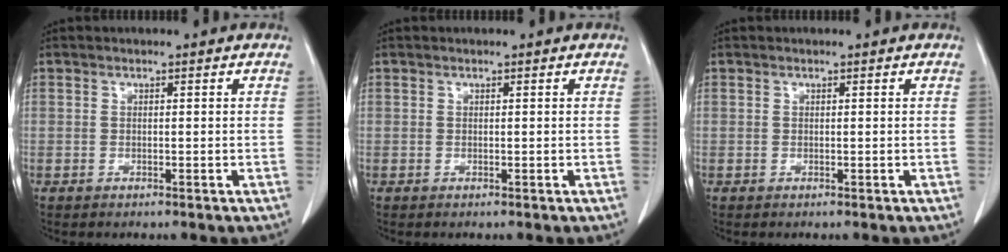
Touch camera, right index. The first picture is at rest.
{"total": 0.0}
{"total": 0.0}